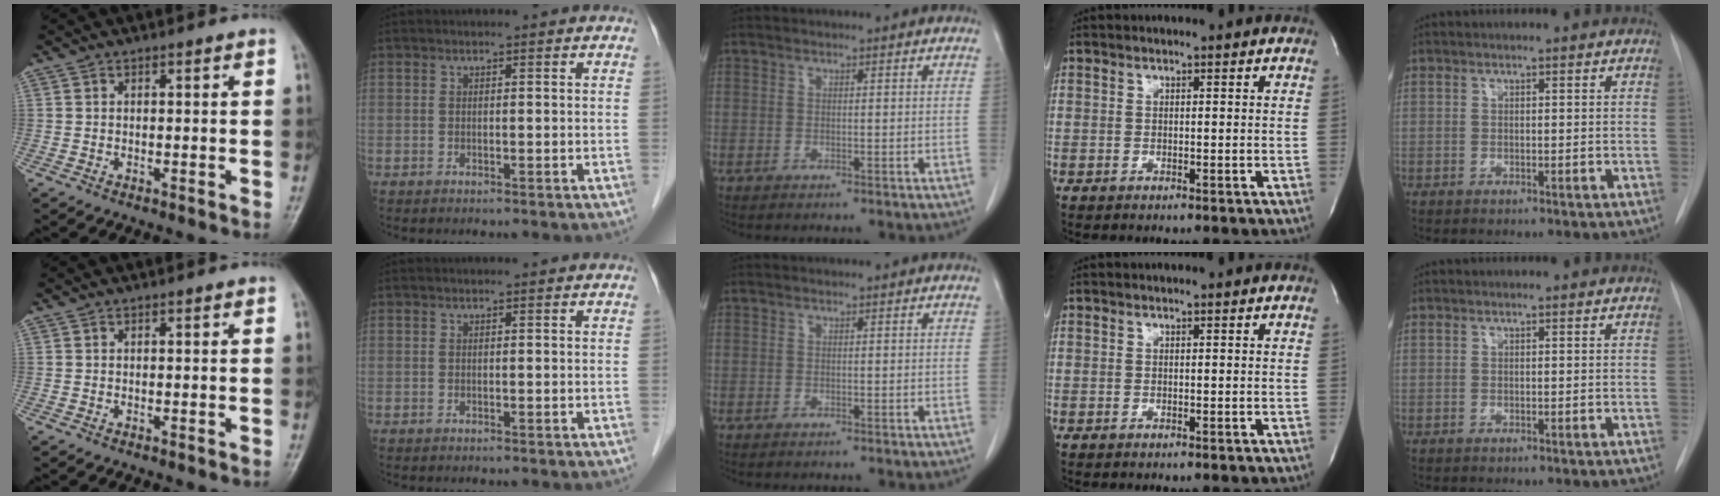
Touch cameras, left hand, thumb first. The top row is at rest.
{}